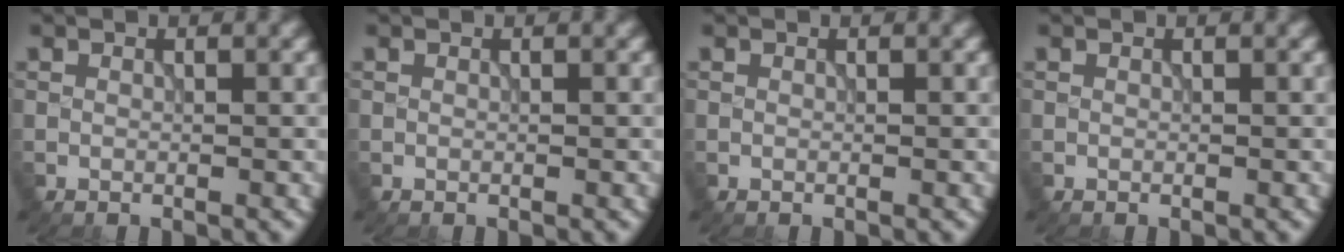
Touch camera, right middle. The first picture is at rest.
{"total": 0.0}
{"total": 0.0}
{"total": 0.0}